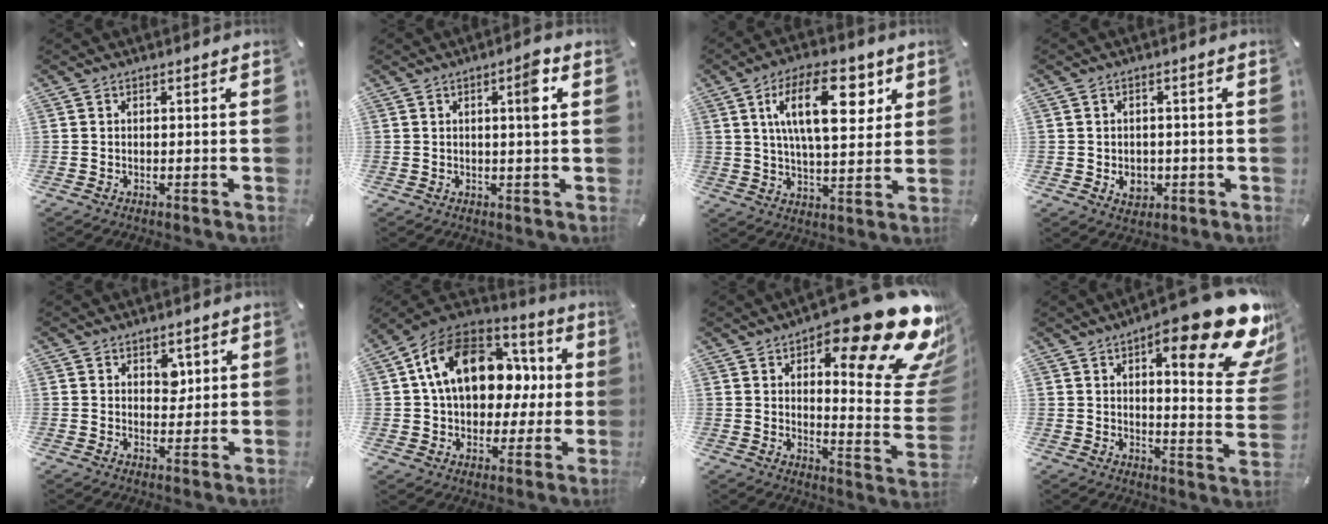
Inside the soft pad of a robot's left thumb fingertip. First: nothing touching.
{"total": 4.8, "force": [1.3, 0.6, 4.6], "torque": [-0.060, -0.009, 0.011]}
{"total": 17.7, "force": [6.5, 8.2, 14.3], "torque": [-0.234, -0.002, 0.103]}
{"total": 4.2, "force": [-0.9, 3.5, 2.1], "torque": [-0.028, -0.004, -0.019]}
{"total": 4.6, "force": [2.2, 3.4, 2.1], "torque": [-0.001, -0.013, 0.029]}
{"total": 18.8, "force": [3.9, 14.1, 11.9], "torque": [-0.213, 0.000, 0.070]}
{"total": 25.7, "force": [15.8, 9.5, 17.9], "torque": [-0.215, -0.117, 0.254]}
{"total": 24.0, "force": [14.1, 7.8, 17.9], "torque": [-0.237, -0.098, 0.224]}